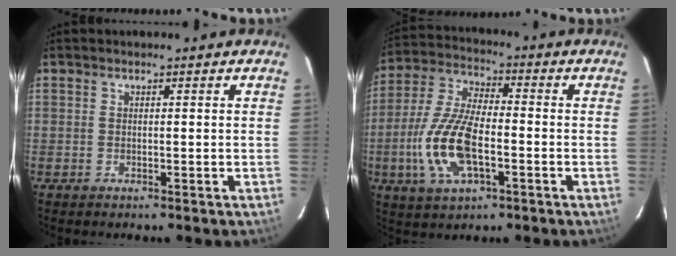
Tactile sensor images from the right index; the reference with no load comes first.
{"total": 14.0, "force": [-3.8, 5.9, 12.1], "torque": [-0.264, -0.001, -0.074]}